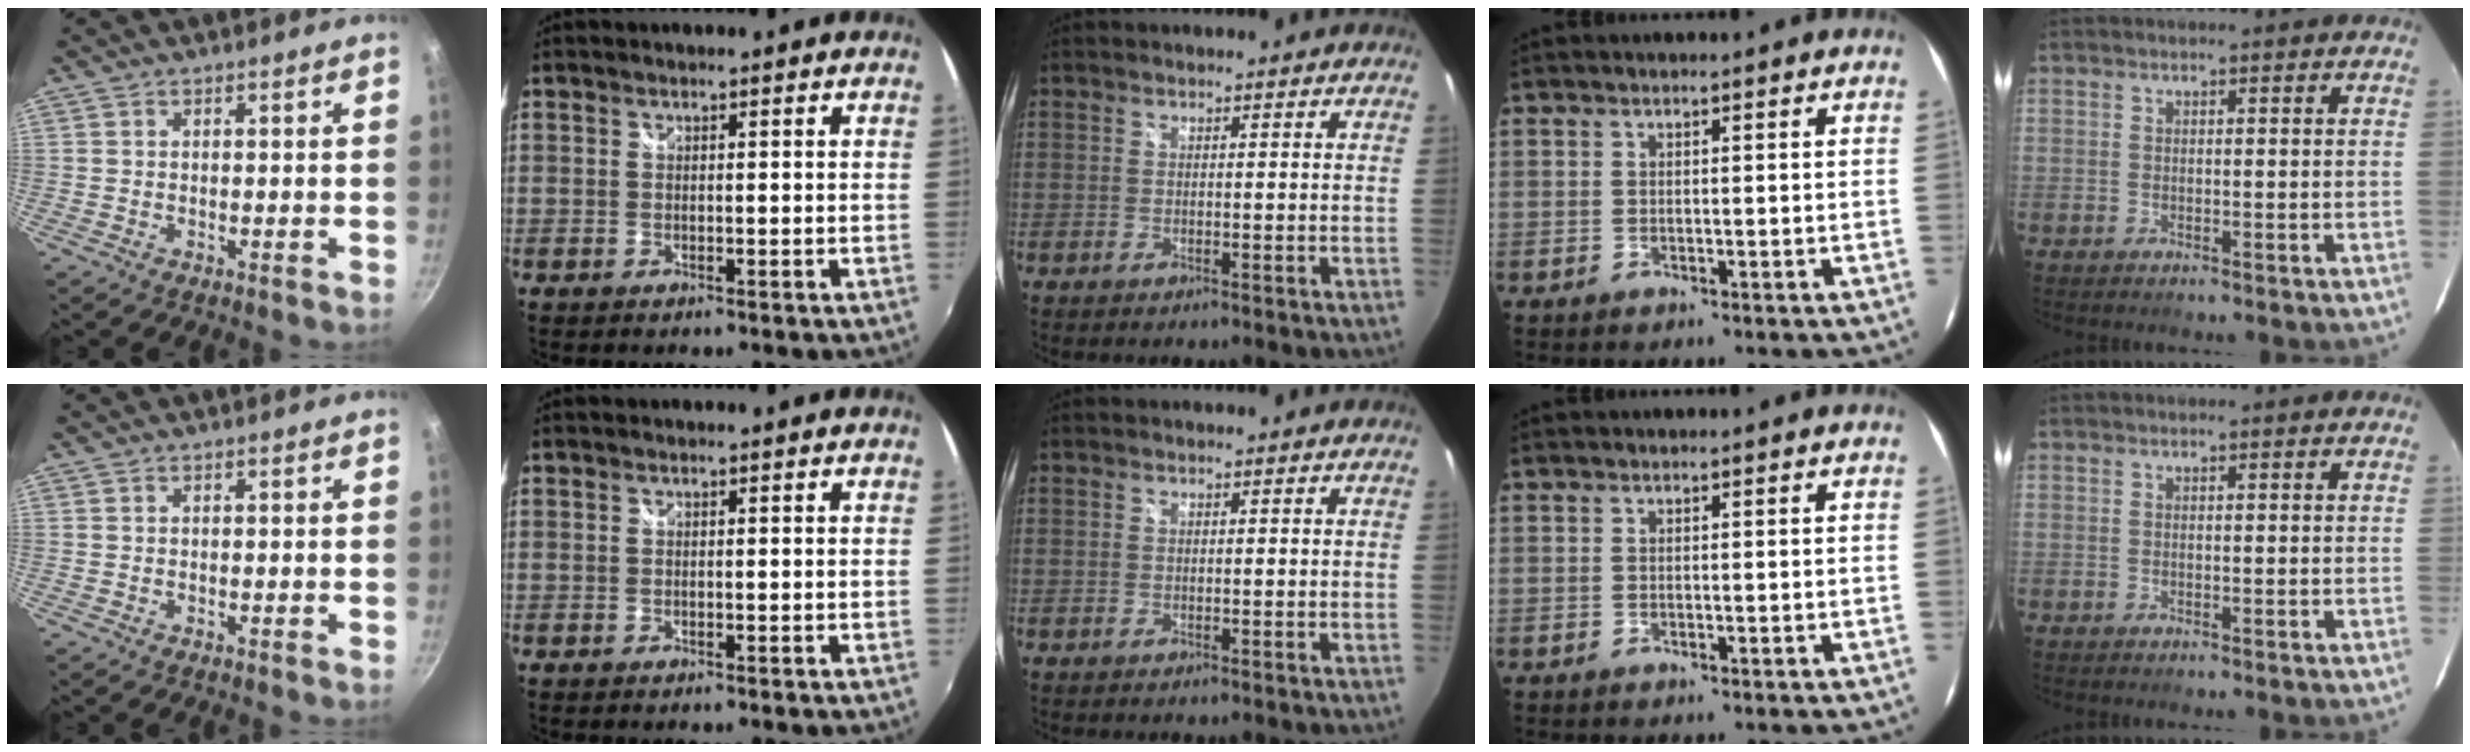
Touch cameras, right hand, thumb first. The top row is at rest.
{}